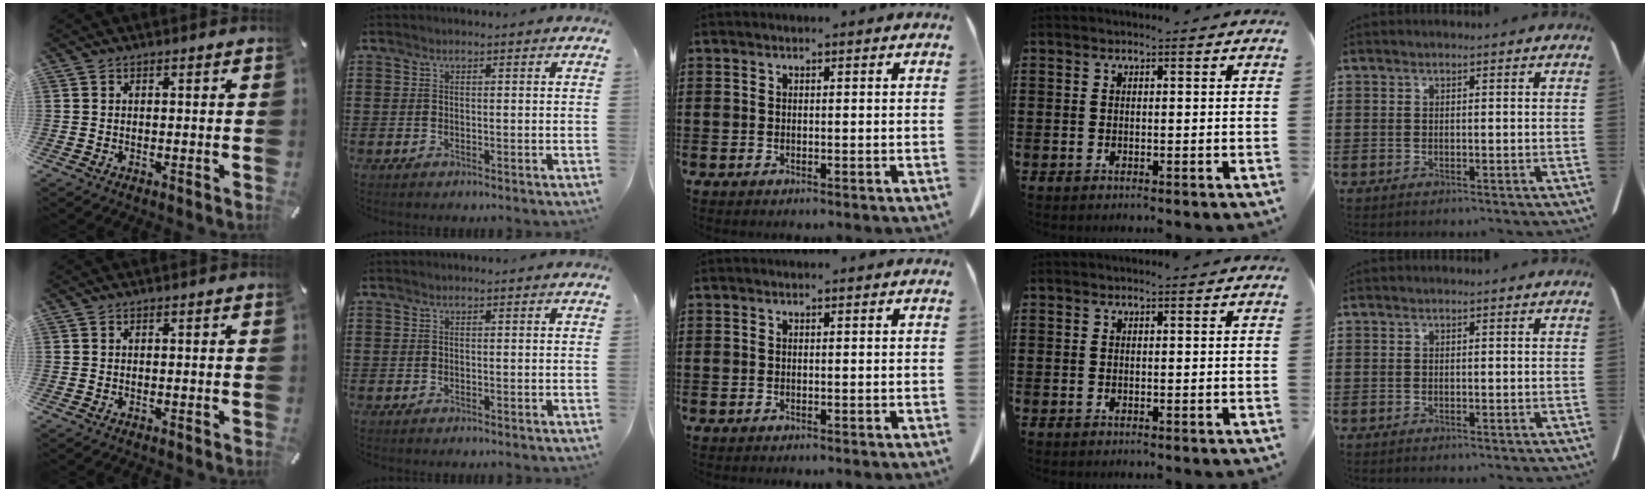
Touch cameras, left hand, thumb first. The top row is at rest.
{}